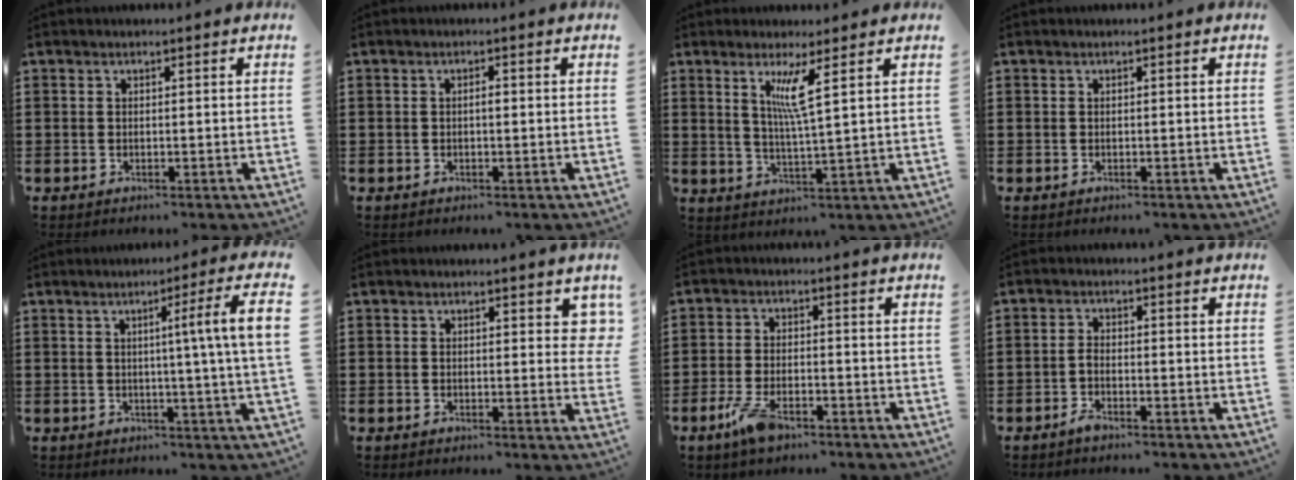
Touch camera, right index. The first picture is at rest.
{"total": 0.9, "force": [-0.1, 0.2, 0.9], "torque": [-0.018, -0.002, -0.002]}
{"total": 5.4, "force": [2.4, -0.2, 4.8], "torque": [-0.102, -0.003, 0.037]}
{"total": 0.0}
{"total": 7.4, "force": [1.0, -1.3, 7.2], "torque": [-0.117, -0.014, 0.007]}
{"total": 2.2, "force": [1.4, 1.2, 1.3], "torque": [-0.006, -0.001, 0.020]}
{"total": 4.9, "force": [-2.9, 1.9, 3.4], "torque": [-0.082, -0.003, -0.057]}
{"total": 1.7, "force": [-1.2, 0.4, 1.1], "torque": [-0.023, 0.002, -0.023]}